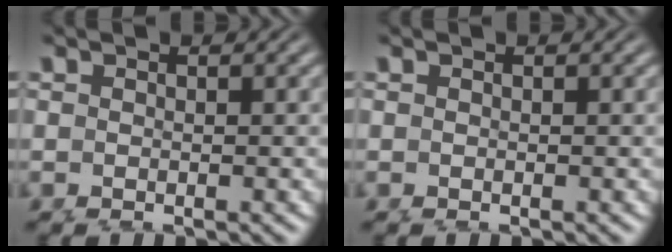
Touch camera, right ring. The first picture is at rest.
{"total": 0.0}